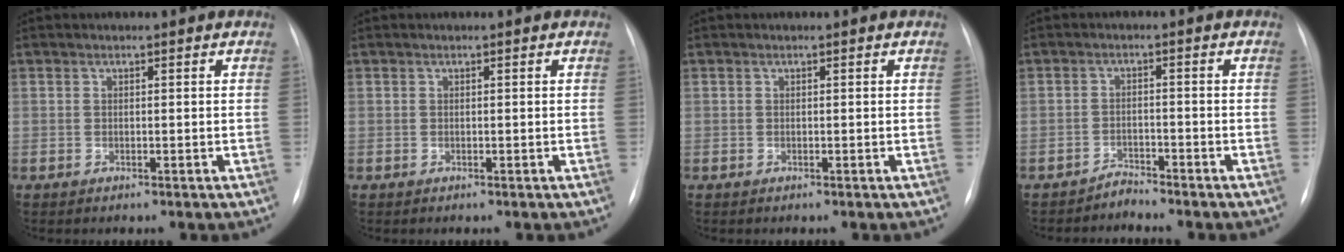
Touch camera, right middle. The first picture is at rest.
{"total": 0.0}
{"total": 0.0}
{"total": 1.9, "force": [-1.8, -0.2, -0.6], "torque": [0.017, -0.009, -0.032]}